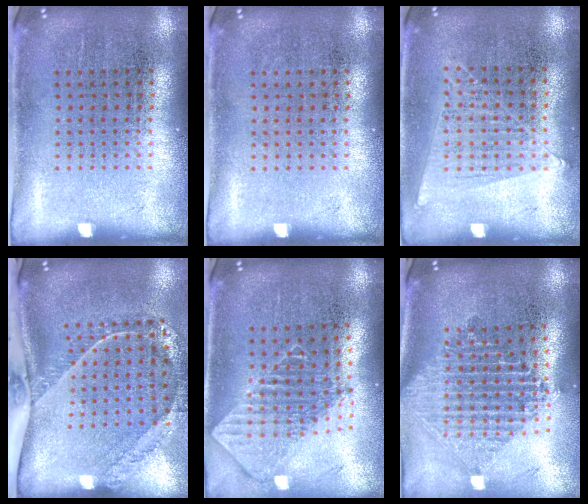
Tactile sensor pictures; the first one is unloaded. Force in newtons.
{"total": 0.0}
{"total": 1.1, "press": 1.0, "slide": 0.4}
{"total": 2.5, "press": 1.7, "slide": 1.8}
{"total": 2.1, "press": 1.6, "slide": 1.3}
{"total": 2.4, "press": 1.9, "slide": 1.5}